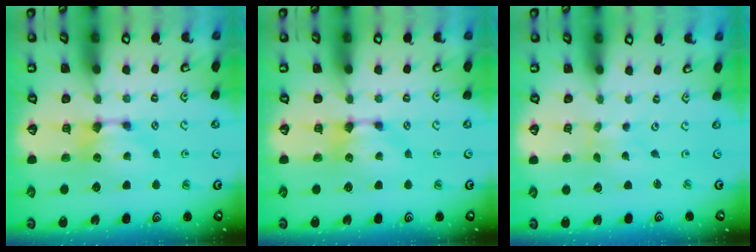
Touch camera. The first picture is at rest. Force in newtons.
{"total": 0.0}
{"total": 5.5, "press": 5.4, "slide": 0.8}